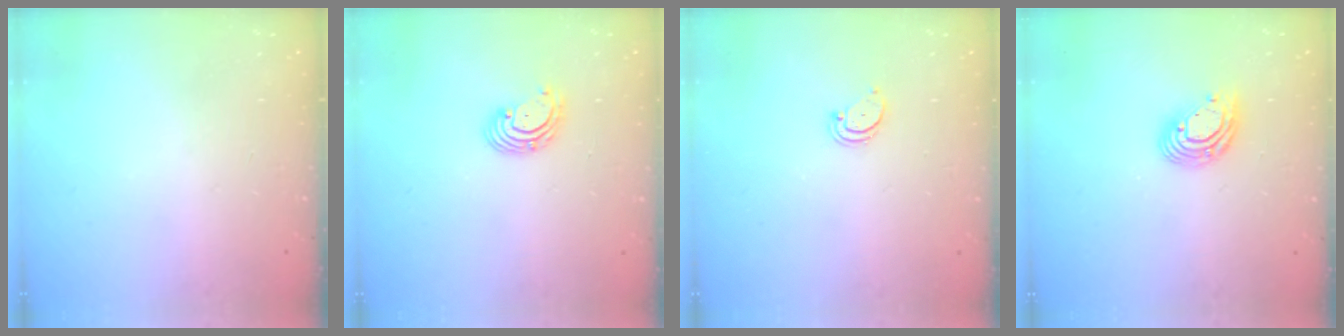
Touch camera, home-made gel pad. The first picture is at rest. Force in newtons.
{"total": 2.7, "press": 2.7, "slide": 0.3}
{"total": 1.9, "press": 1.9, "slide": 0.2}
{"total": 10.5, "press": 10.4, "slide": 1.9}